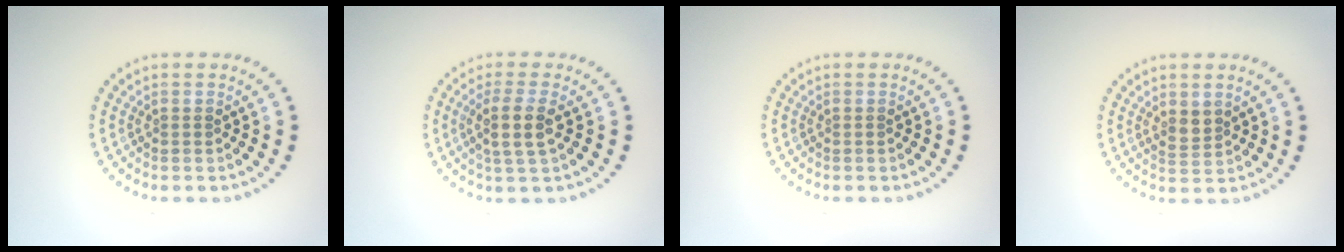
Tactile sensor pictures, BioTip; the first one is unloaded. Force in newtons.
{"total": 2.8, "press": 2.6, "slide": 1.2}
{"total": 0.0}
{"total": 1.6, "press": 1.4, "slide": 0.8}